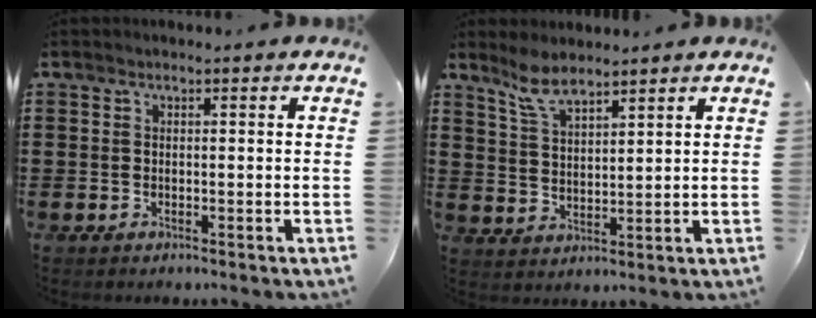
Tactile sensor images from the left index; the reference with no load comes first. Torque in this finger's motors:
{"motor_torque": [2.14, 0.00, -0.40, -0.15]}